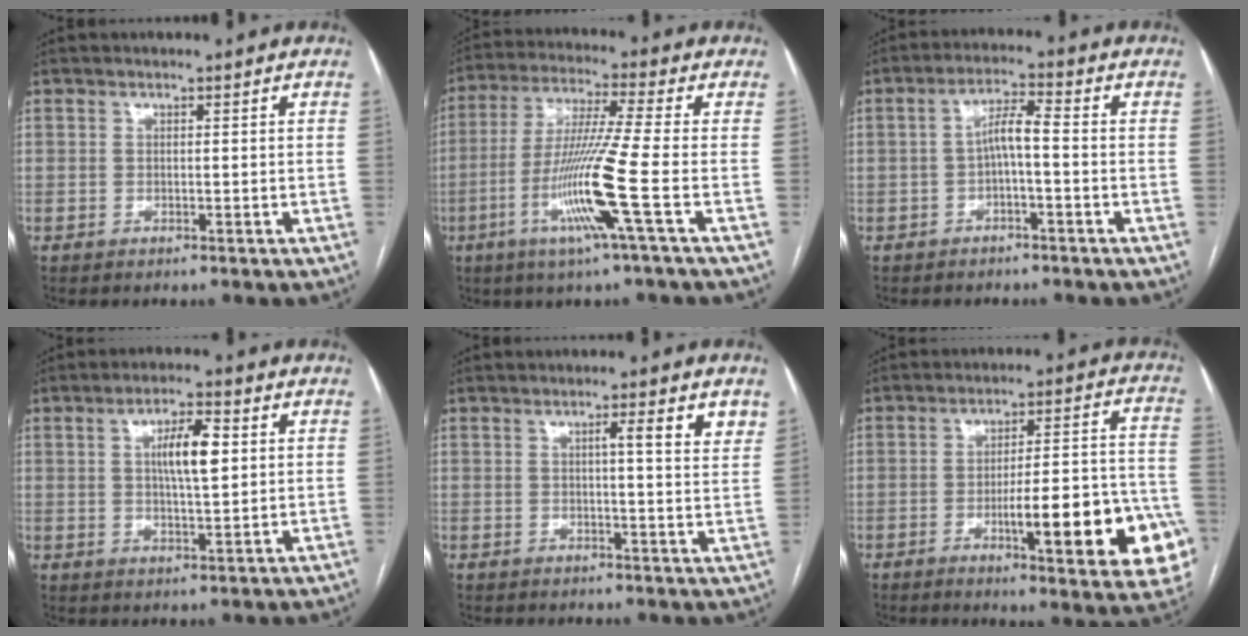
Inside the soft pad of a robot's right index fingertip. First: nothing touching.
{"total": 12.4, "force": [-4.2, -2.1, 11.5], "torque": [-0.230, -0.022, -0.086]}
{"total": 4.3, "force": [-0.7, 0.7, 4.2], "torque": [-0.078, 0.018, -0.011]}
{"total": 6.7, "force": [1.5, 1.5, 6.4], "torque": [-0.114, 0.008, 0.027]}
{"total": 4.8, "force": [2.3, 0.2, 4.2], "torque": [-0.050, -0.004, 0.026]}
{"total": 19.3, "force": [-6.6, 3.2, 17.9], "torque": [-0.168, 0.018, -0.076]}